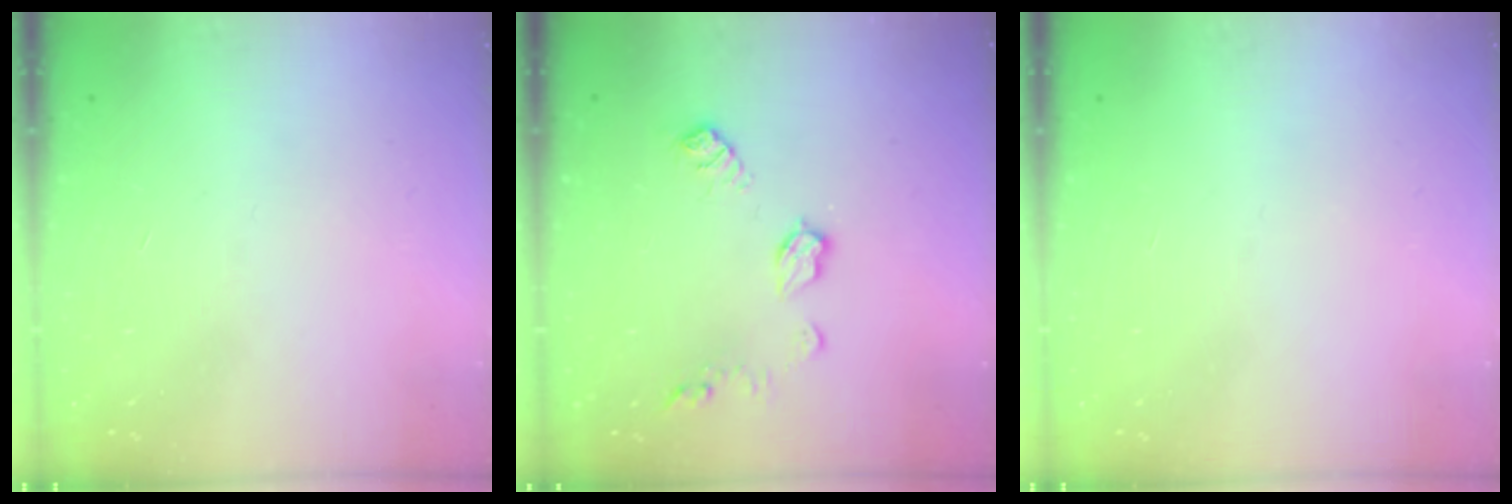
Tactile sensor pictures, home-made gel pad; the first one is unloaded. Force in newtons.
{"total": 8.3, "press": 8.3, "slide": 0.2}
{"total": 0.0}